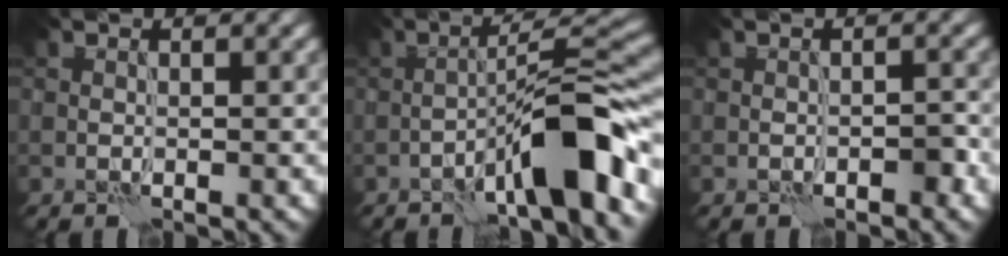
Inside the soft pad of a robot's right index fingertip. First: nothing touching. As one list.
[{"total": 8.7, "force": [-4.4, 1.5, 7.4], "torque": [-0.109, 0.030, -0.075]}, {"total": 1.2, "force": [-0.8, 0.5, 0.7], "torque": [-0.011, 0.006, -0.012]}]